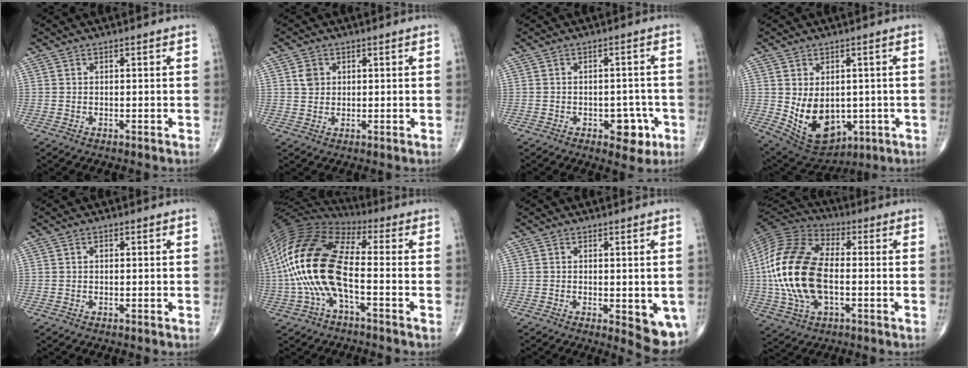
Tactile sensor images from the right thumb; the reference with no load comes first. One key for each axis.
{"total": 2.7, "fx": 0.8, "fy": 2.3, "fz": 1.2, "tx": -0.011, "ty": -0.002, "tz": 0.015}
{"total": 5.8, "fx": -2.4, "fy": 3.4, "fz": 4.0, "tx": -0.025, "ty": 0.016, "tz": -0.027}
{"total": 12.6, "fx": -1.4, "fy": 8.8, "fz": 9.0, "tx": -0.121, "ty": -0.006, "tz": 0.012}
{"total": 0.6, "fx": 0.1, "fy": 0.4, "fz": 0.4, "tx": -0.008, "ty": 0.002, "tz": 0.003}
{"total": 18.9, "fx": -2.8, "fy": 7.7, "fz": 17.0, "tx": -0.368, "ty": 0.030, "tz": -0.061}
{"total": 7.1, "fx": -1.7, "fy": 2.7, "fz": 6.4, "tx": -0.065, "ty": -0.014, "tz": -0.017}
{"total": 20.7, "fx": -1.5, "fy": 11.2, "fz": 17.3, "tx": -0.369, "ty": 0.013, "tz": -0.031}